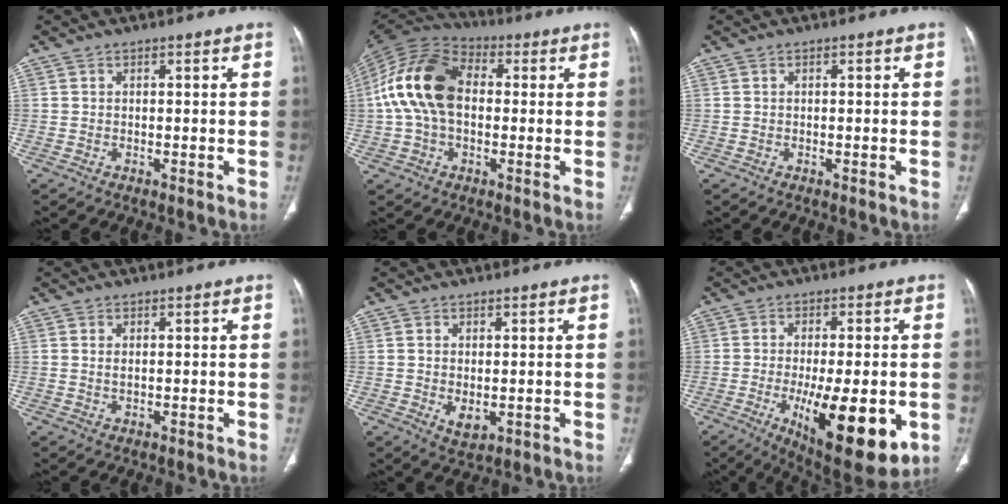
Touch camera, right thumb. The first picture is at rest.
{"total": 15.9, "force": [0.8, 10.4, 12.0], "torque": [-0.233, 0.034, 0.003]}
{"total": 0.0}
{"total": 1.1, "force": [0.3, 0.5, 1.0], "torque": [-0.020, -0.003, 0.009]}
{"total": 3.6, "force": [-0.4, 2.1, 2.8], "torque": [-0.045, -0.009, 0.004]}
{"total": 18.7, "force": [-5.0, 6.6, 16.8], "torque": [-0.231, -0.020, -0.056]}